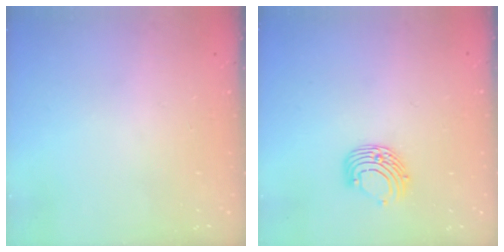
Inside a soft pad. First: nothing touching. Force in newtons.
{"total": 8.2, "press": 8.2, "slide": 0.8}